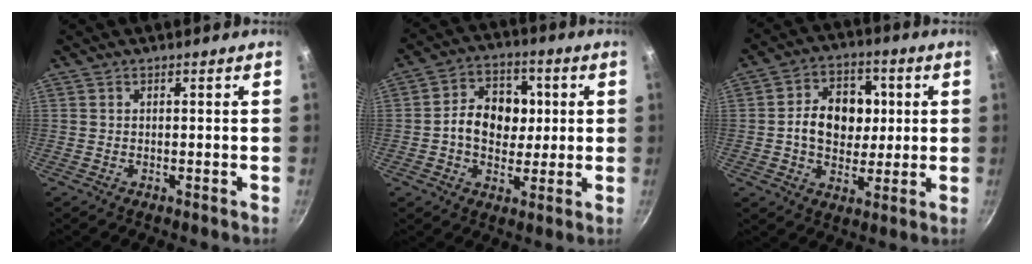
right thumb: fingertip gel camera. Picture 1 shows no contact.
{"total": 11.8, "force": [0.5, 9.1, 7.5], "torque": [-0.084, 0.013, -0.005]}
{"total": 12.7, "force": [1.0, 9.7, 8.1], "torque": [-0.088, 0.010, 0.007]}